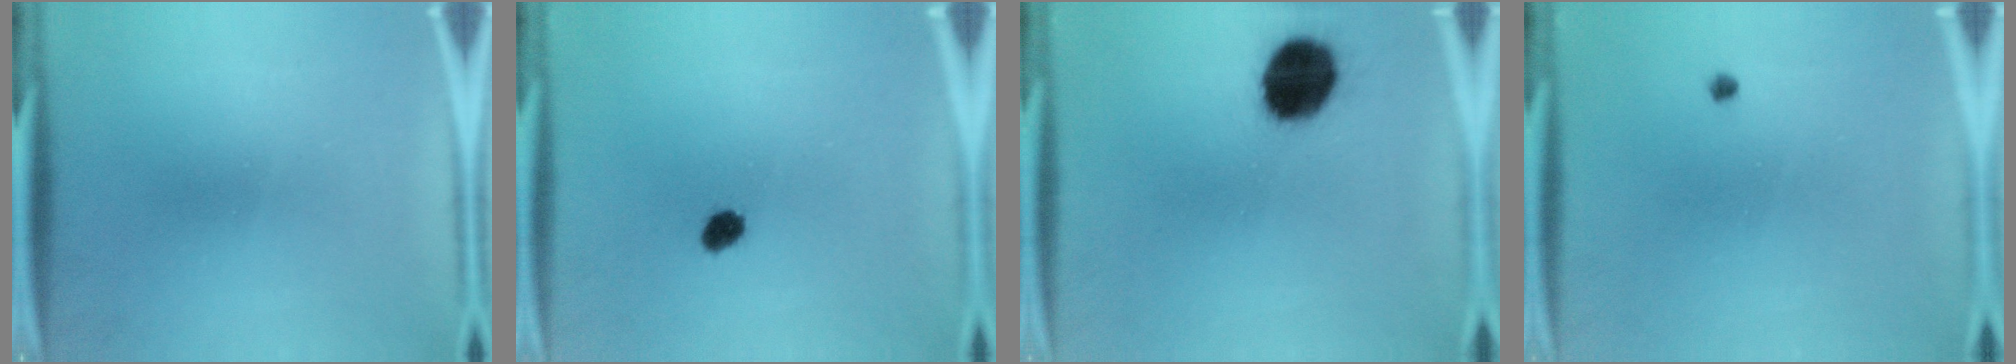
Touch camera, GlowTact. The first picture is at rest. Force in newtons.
{"total": 2.8}
{"total": 14.5}
{"total": 0.6}